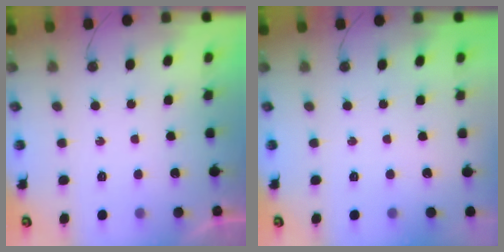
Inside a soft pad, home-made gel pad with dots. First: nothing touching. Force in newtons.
{"total": 0.0}